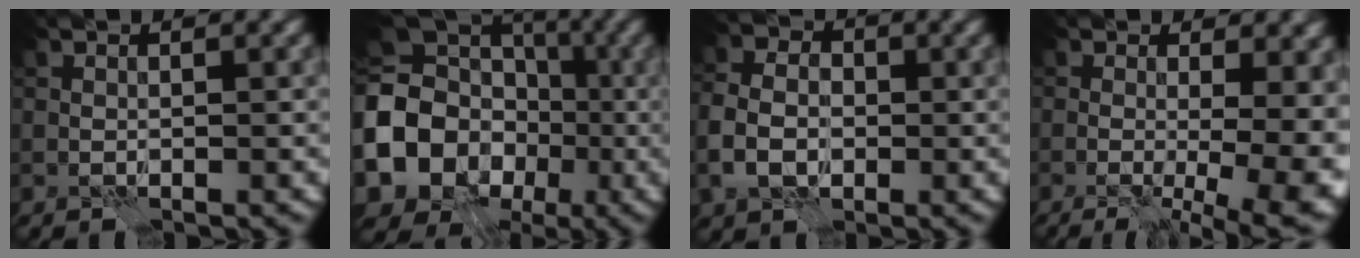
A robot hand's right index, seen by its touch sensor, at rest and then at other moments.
{"total": 15.6, "force": [-2.9, 13.6, 7.1], "torque": [-0.169, -0.015, -0.075]}
{"total": 6.1, "force": [-1.2, 4.8, 3.6], "torque": [-0.072, 0.002, -0.031]}
{"total": 13.2, "force": [-0.6, 5.9, 11.7], "torque": [-0.080, 0.004, 0.006]}